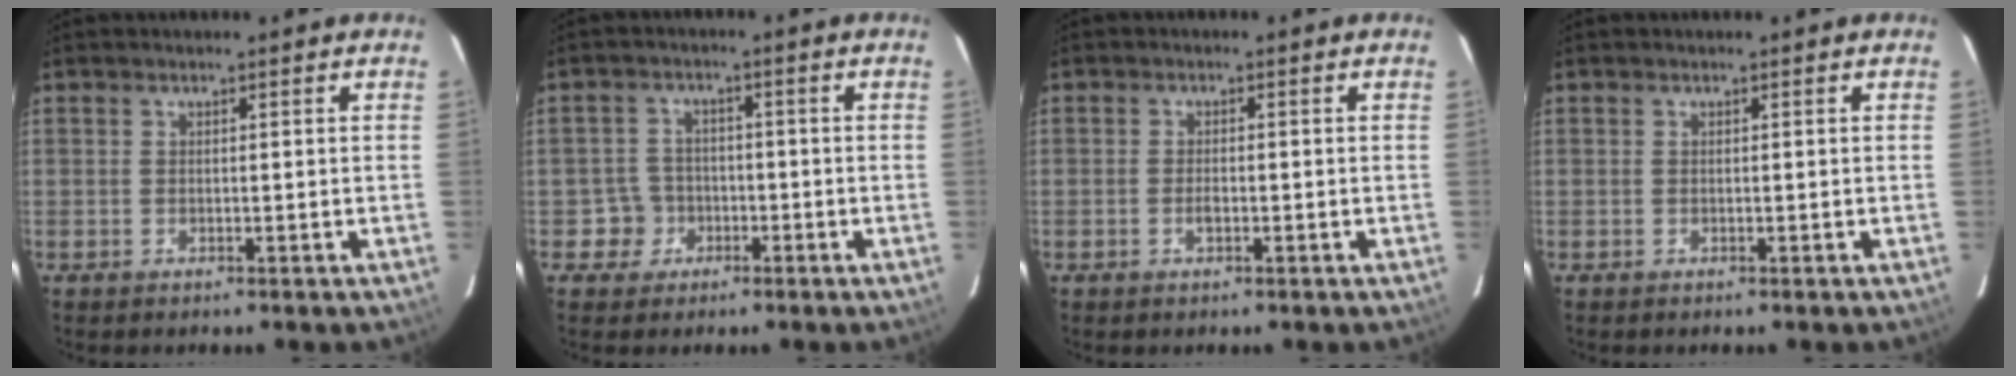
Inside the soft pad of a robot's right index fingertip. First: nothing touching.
{"total": 4.5, "force": [-1.7, 4.1, -0.2], "torque": [0.005, 0.022, -0.028]}
{"total": 1.6, "force": [-0.6, 0.8, 1.3], "torque": [-0.026, 0.001, -0.011]}
{"total": 0.0}